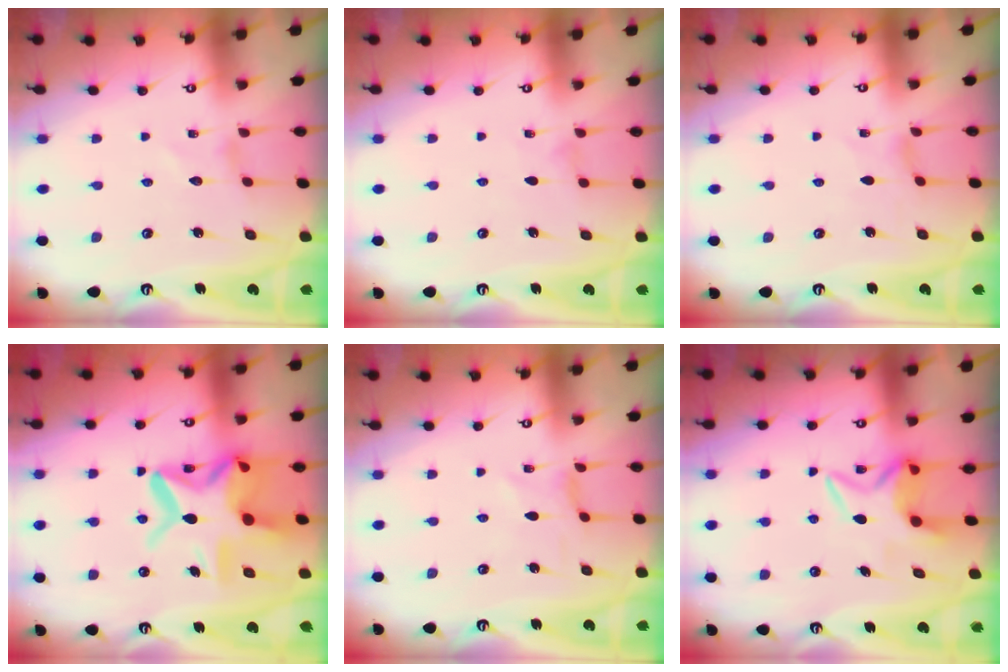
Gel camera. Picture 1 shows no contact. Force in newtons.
{"total": 0.0}
{"total": 0.6, "press": 0.6, "slide": 0.2}
{"total": 17.4, "press": 17.2, "slide": 2.4}
{"total": 0.0}
{"total": 7.0, "press": 7.0, "slide": 0.6}